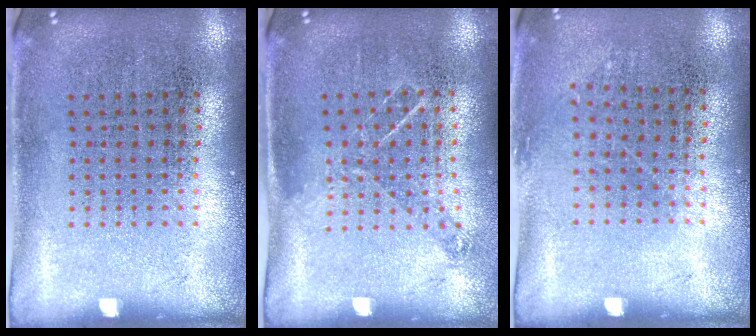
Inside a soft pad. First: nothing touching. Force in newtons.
{"total": 0.8, "press": 0.8, "slide": 0.2}
{"total": 0.8, "press": 0.6, "slide": 0.5}